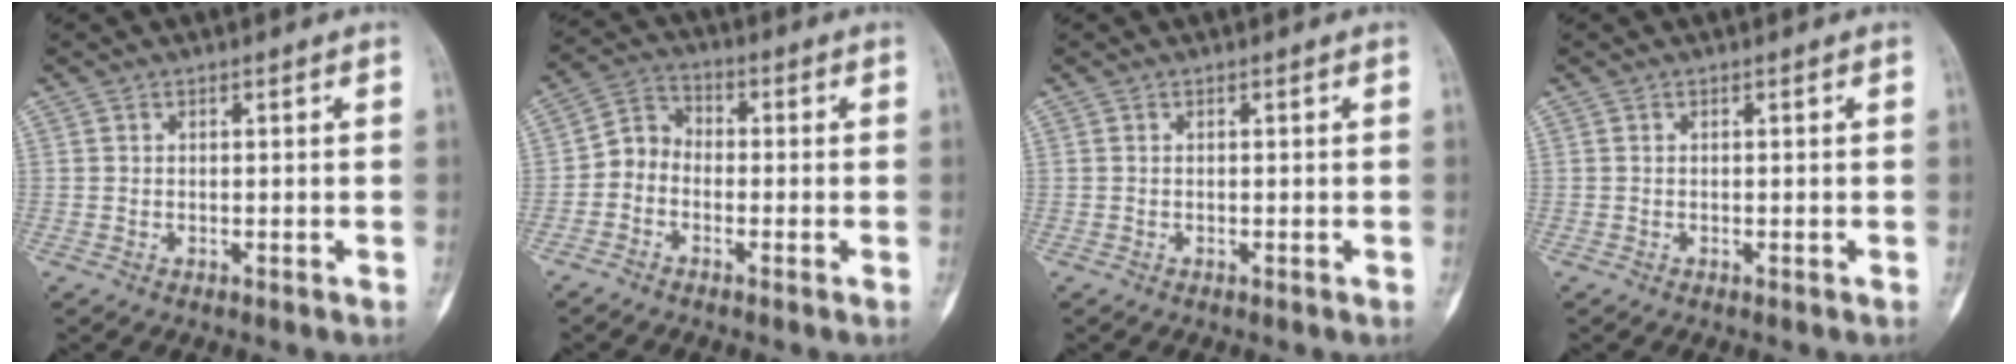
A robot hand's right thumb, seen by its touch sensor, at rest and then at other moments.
{"total": 5.1, "force": [-1.8, 4.1, 2.4], "torque": [-0.026, 0.024, -0.051]}
{"total": 0.0}
{"total": 0.0}